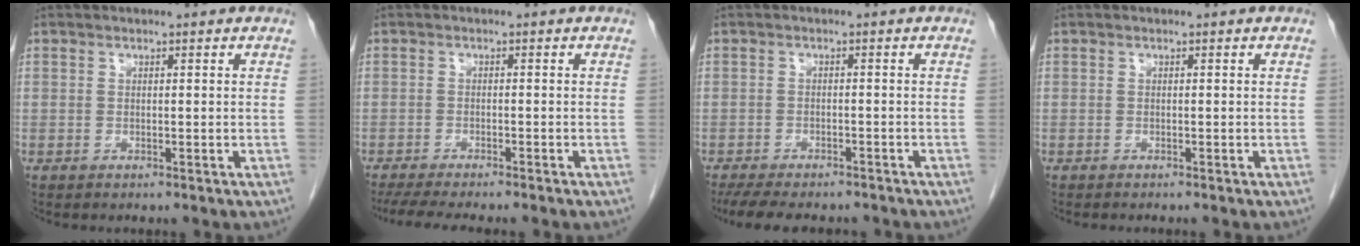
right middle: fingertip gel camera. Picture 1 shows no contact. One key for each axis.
{"total": 9.0, "fx": -7.6, "fy": 0.8, "fz": 4.7, "tx": -0.062, "ty": -0.013, "tz": -0.114}
{"total": 11.5, "fx": -9.9, "fy": 3.3, "fz": 4.9, "tx": -0.090, "ty": -0.009, "tz": -0.134}
{"total": 1.3, "fx": -1.1, "fy": 0.0, "fz": 0.6, "tx": -0.007, "ty": 0.001, "tz": -0.013}